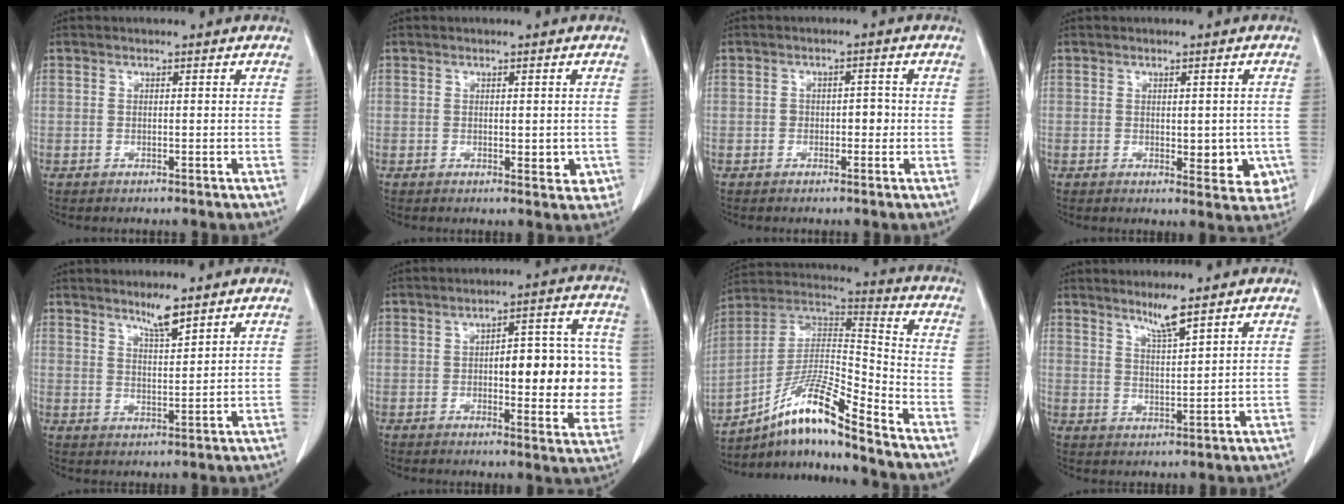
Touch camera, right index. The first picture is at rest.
{"total": 3.2, "force": [-0.5, 1.3, 2.8], "torque": [-0.024, -0.003, -0.001]}
{"total": 2.3, "force": [-0.4, 1.5, 1.8], "torque": [-0.016, 0.011, -0.004]}
{"total": 6.6, "force": [-1.3, 3.3, 5.6], "torque": [-0.045, -0.004, -0.008]}
{"total": 3.9, "force": [3.1, 0.2, 2.3], "torque": [-0.043, -0.006, 0.057]}
{"total": 14.4, "force": [-0.3, 4.7, 13.6], "torque": [-0.158, 0.027, 0.003]}
{"total": 14.3, "force": [-10.5, 0.1, 9.7], "torque": [-0.182, 0.018, -0.187]}
{"total": 3.9, "force": [3.1, -0.4, 2.4], "torque": [-0.046, -0.010, 0.059]}